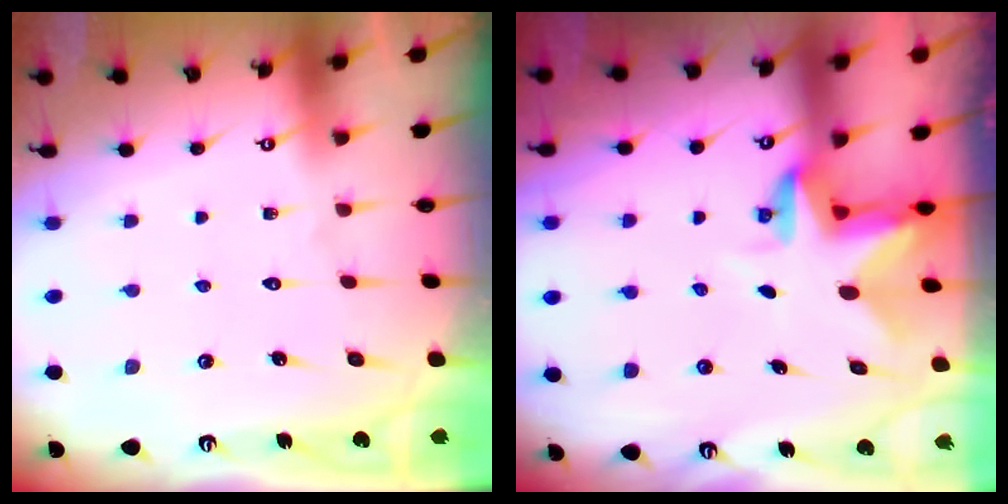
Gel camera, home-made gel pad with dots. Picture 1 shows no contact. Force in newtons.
{"total": 3.0, "press": 3.0, "slide": 0.4}